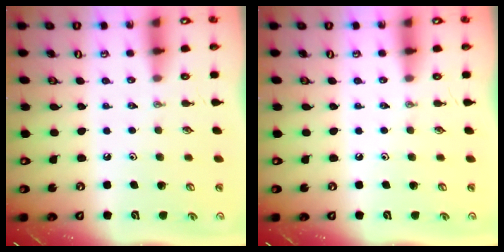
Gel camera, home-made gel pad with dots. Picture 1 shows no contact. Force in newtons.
{"total": 0.0}